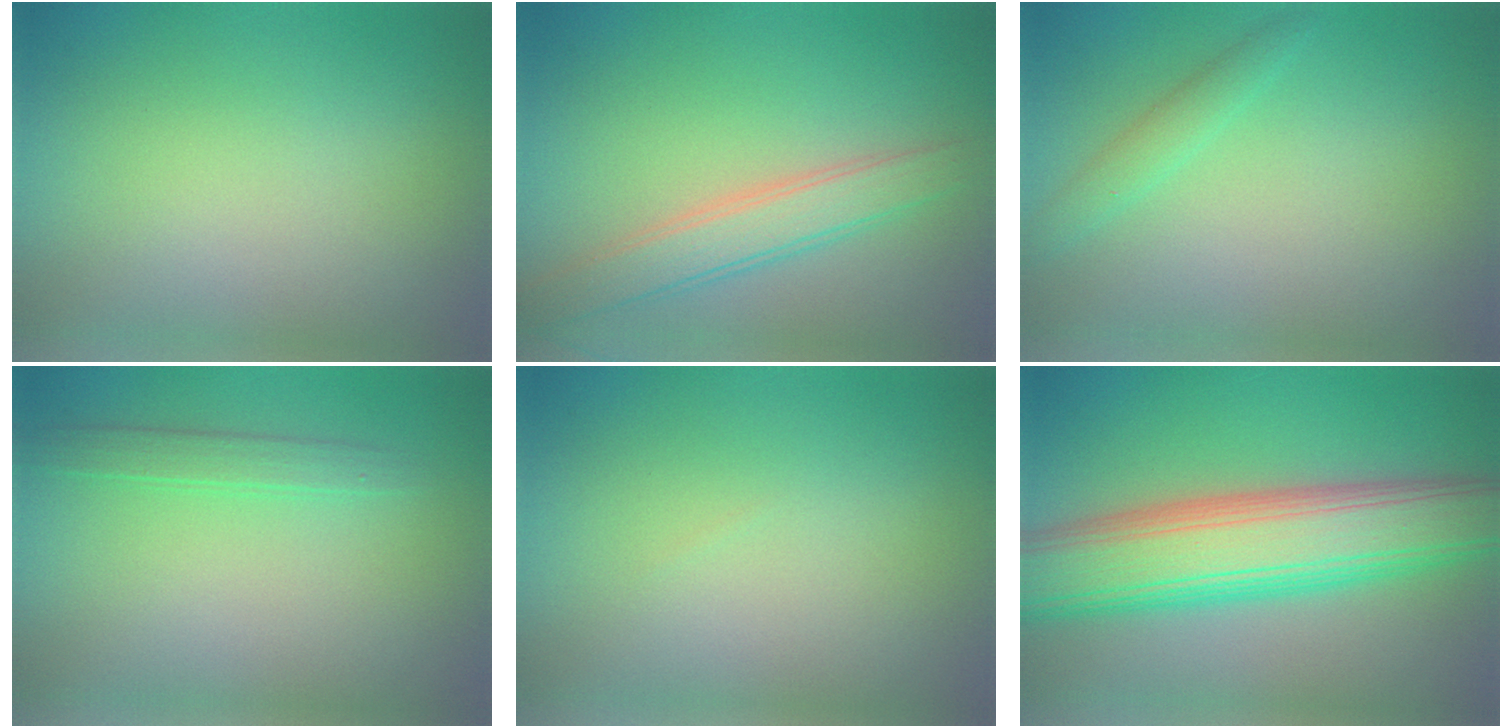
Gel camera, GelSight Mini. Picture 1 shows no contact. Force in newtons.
{"total": 3.5, "press": 3.5, "slide": 0.2}
{"total": 1.5, "press": 1.5, "slide": 0.1}
{"total": 1.6, "press": 1.6, "slide": 0.0}
{"total": 0.0}
{"total": 10.3, "press": 10.2, "slide": 0.7}